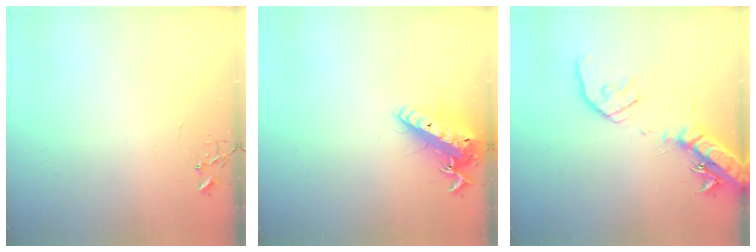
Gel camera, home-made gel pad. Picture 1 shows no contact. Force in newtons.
{"total": 16.1, "press": 15.8, "slide": 3.2}
{"total": 19.4, "press": 19.1, "slide": 3.5}